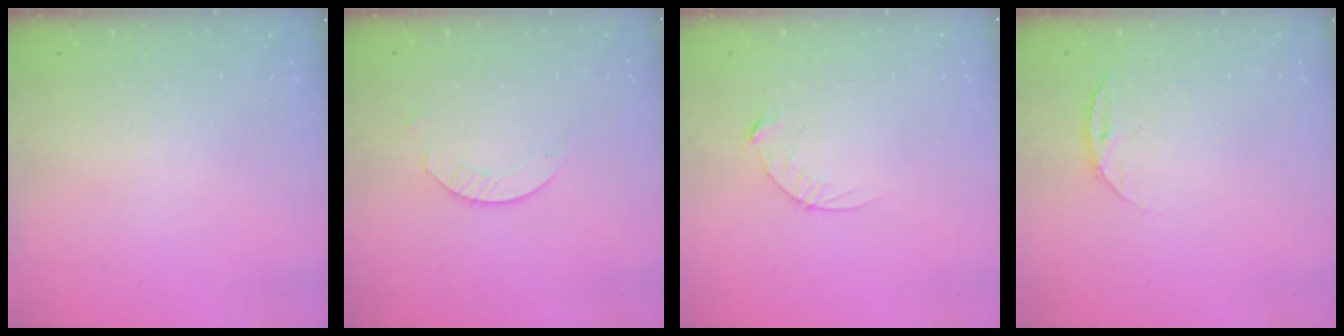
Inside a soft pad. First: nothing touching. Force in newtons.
{"total": 4.5, "press": 4.5, "slide": 0.5}
{"total": 4.4, "press": 4.4, "slide": 0.6}
{"total": 6.6, "press": 6.5, "slide": 0.7}